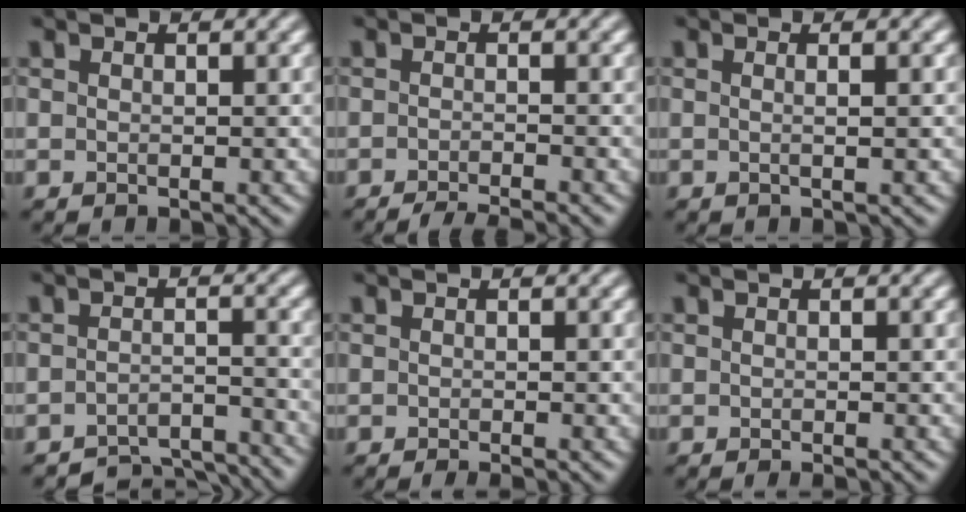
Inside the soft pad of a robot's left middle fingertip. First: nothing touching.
{"total": 3.3, "force": [-2.9, 0.3, 1.6], "torque": [-0.023, -0.002, -0.052]}
{"total": 1.1, "force": [0.4, 0.2, 1.0], "torque": [-0.013, 0.007, -0.009]}
{"total": 5.5, "force": [-5.4, 0.7, 1.0], "torque": [-0.018, -0.003, -0.076]}
{"total": 1.5, "force": [-0.8, 0.4, 1.2], "torque": [-0.008, -0.006, -0.010]}
{"total": 1.1, "force": [-0.5, 0.3, 0.9], "torque": [-0.006, -0.005, -0.010]}